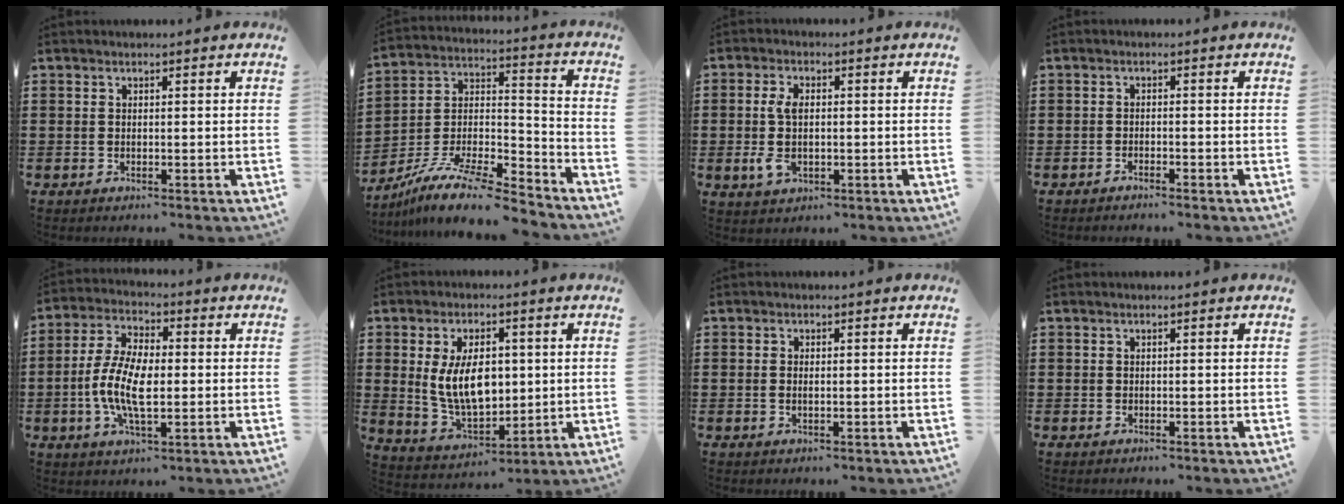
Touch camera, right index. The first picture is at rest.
{"total": 11.2, "force": [-9.6, 2.0, 5.4], "torque": [-0.106, 0.018, -0.193]}
{"total": 5.2, "force": [-0.4, 2.9, 4.3], "torque": [-0.102, 0.000, -0.013]}
{"total": 1.2, "force": [-1.1, -0.1, 0.1], "torque": [-0.006, 0.000, -0.023]}
{"total": 9.3, "force": [-1.5, 3.8, 8.4], "torque": [-0.185, -0.006, -0.033]}
{"total": 9.7, "force": [1.3, 5.5, 7.8], "torque": [-0.159, 0.000, 0.019]}
{"total": 0.9, "force": [-0.1, 0.3, 0.8], "torque": [-0.017, 0.001, -0.002]}
{"total": 0.0}